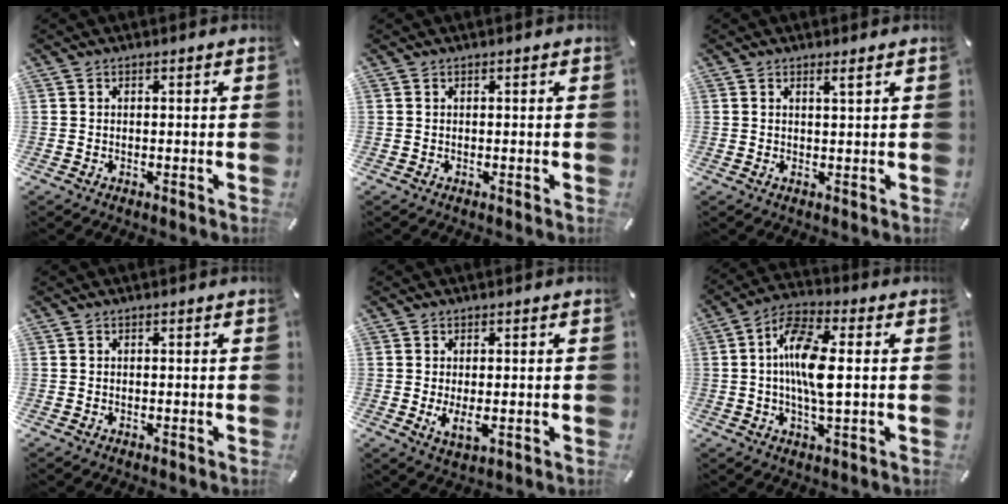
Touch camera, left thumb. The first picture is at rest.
{"total": 0.0}
{"total": 2.1, "force": [1.1, -0.3, 1.8], "torque": [-0.033, -0.006, 0.018]}
{"total": 0.0}
{"total": 4.5, "force": [-0.5, 2.0, 4.1], "torque": [-0.081, -0.009, -0.012]}
{"total": 12.2, "force": [0.5, 4.2, 11.4], "torque": [-0.226, 0.001, 0.006]}